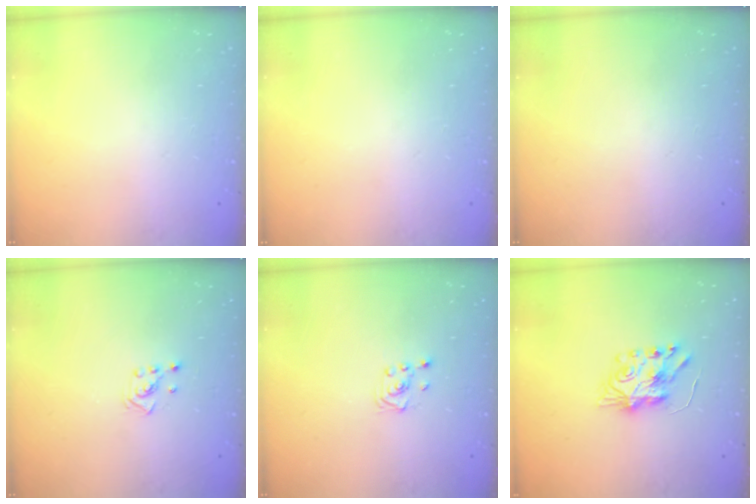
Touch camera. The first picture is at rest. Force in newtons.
{"total": 0.0}
{"total": 0.0}
{"total": 2.1, "press": 1.9, "slide": 0.8}
{"total": 1.9, "press": 1.8, "slide": 0.6}
{"total": 7.4, "press": 7.4, "slide": 0.4}